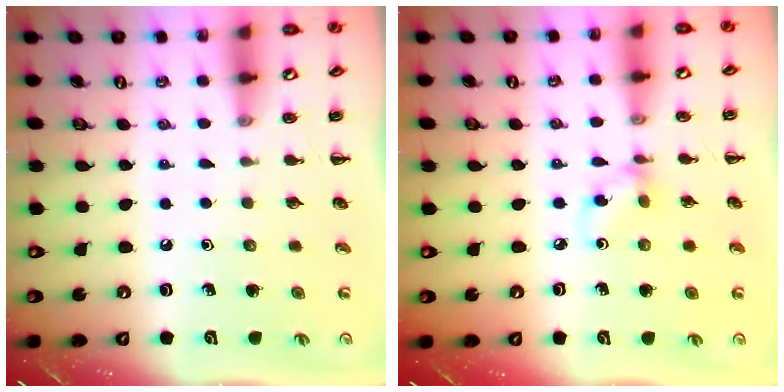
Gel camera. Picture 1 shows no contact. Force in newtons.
{"total": 4.2, "press": 4.2, "slide": 0.5}